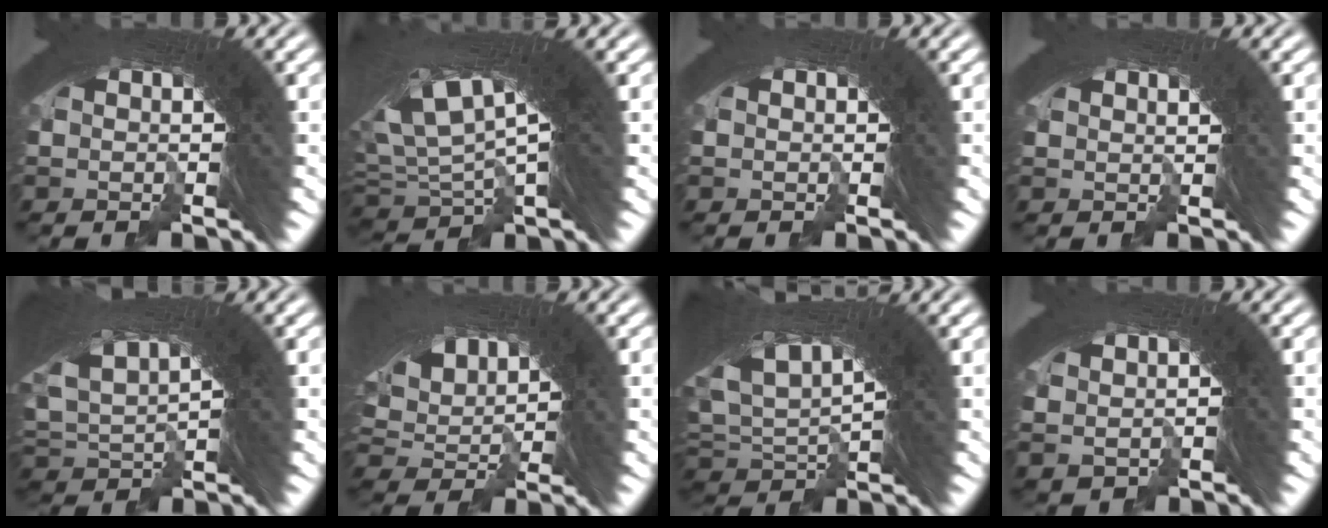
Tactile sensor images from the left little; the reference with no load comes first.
{"total": 14.1, "force": [2.7, 9.1, 10.5], "torque": [-0.222, 0.001, 0.046]}
{"total": 0.8, "force": [-0.5, -0.1, -0.6], "torque": [0.011, -0.003, -0.006]}
{"total": 0.0}
{"total": 10.4, "force": [1.7, 7.2, 7.3], "torque": [-0.178, -0.011, 0.026]}
{"total": 6.5, "force": [-0.3, 5.0, 4.2], "torque": [-0.110, -0.021, 0.007]}
{"total": 10.5, "force": [0.9, 6.7, 8.0], "torque": [-0.193, -0.019, 0.023]}
{"total": 2.2, "force": [-0.3, 2.1, 0.6], "torque": [-0.033, -0.007, 0.003]}